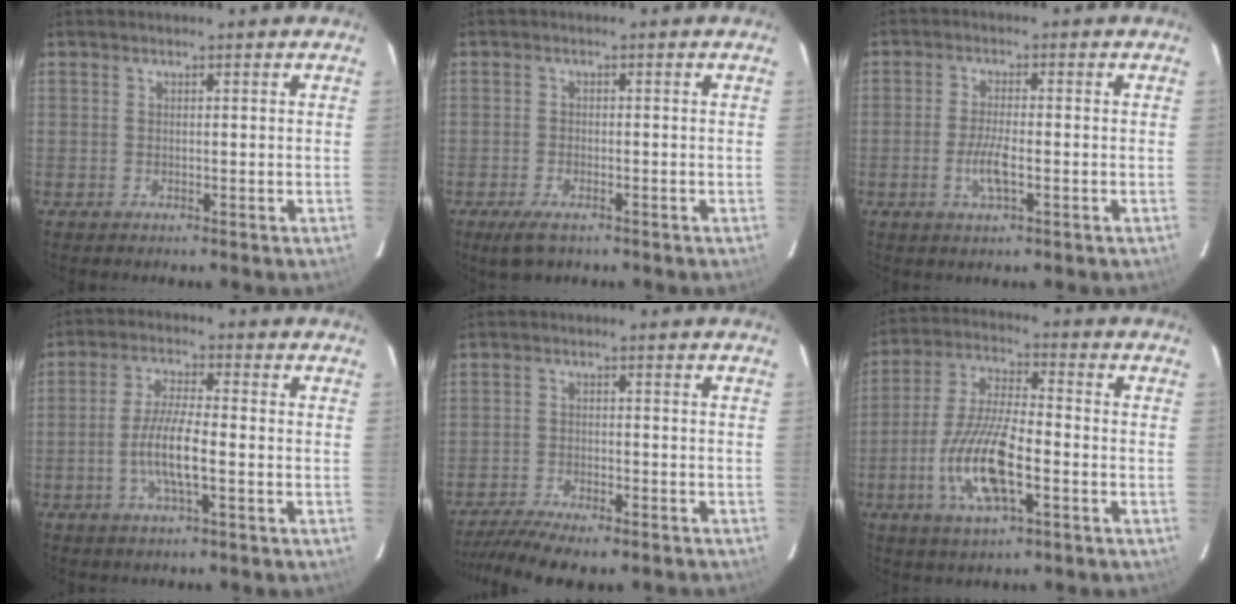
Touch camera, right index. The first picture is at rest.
{"total": 4.4, "force": [-3.0, 1.8, 2.7], "torque": [-0.066, -0.012, -0.054]}
{"total": 7.5, "force": [-2.4, 2.2, 6.7], "torque": [-0.140, -0.004, -0.047]}
{"total": 7.6, "force": [-2.1, 1.4, 7.2], "torque": [-0.144, 0.000, -0.043]}
{"total": 13.9, "force": [-11.6, 3.3, 6.8], "torque": [-0.143, -0.029, -0.175]}
{"total": 14.0, "force": [-4.8, 4.5, 12.4], "torque": [-0.262, -0.007, -0.092]}